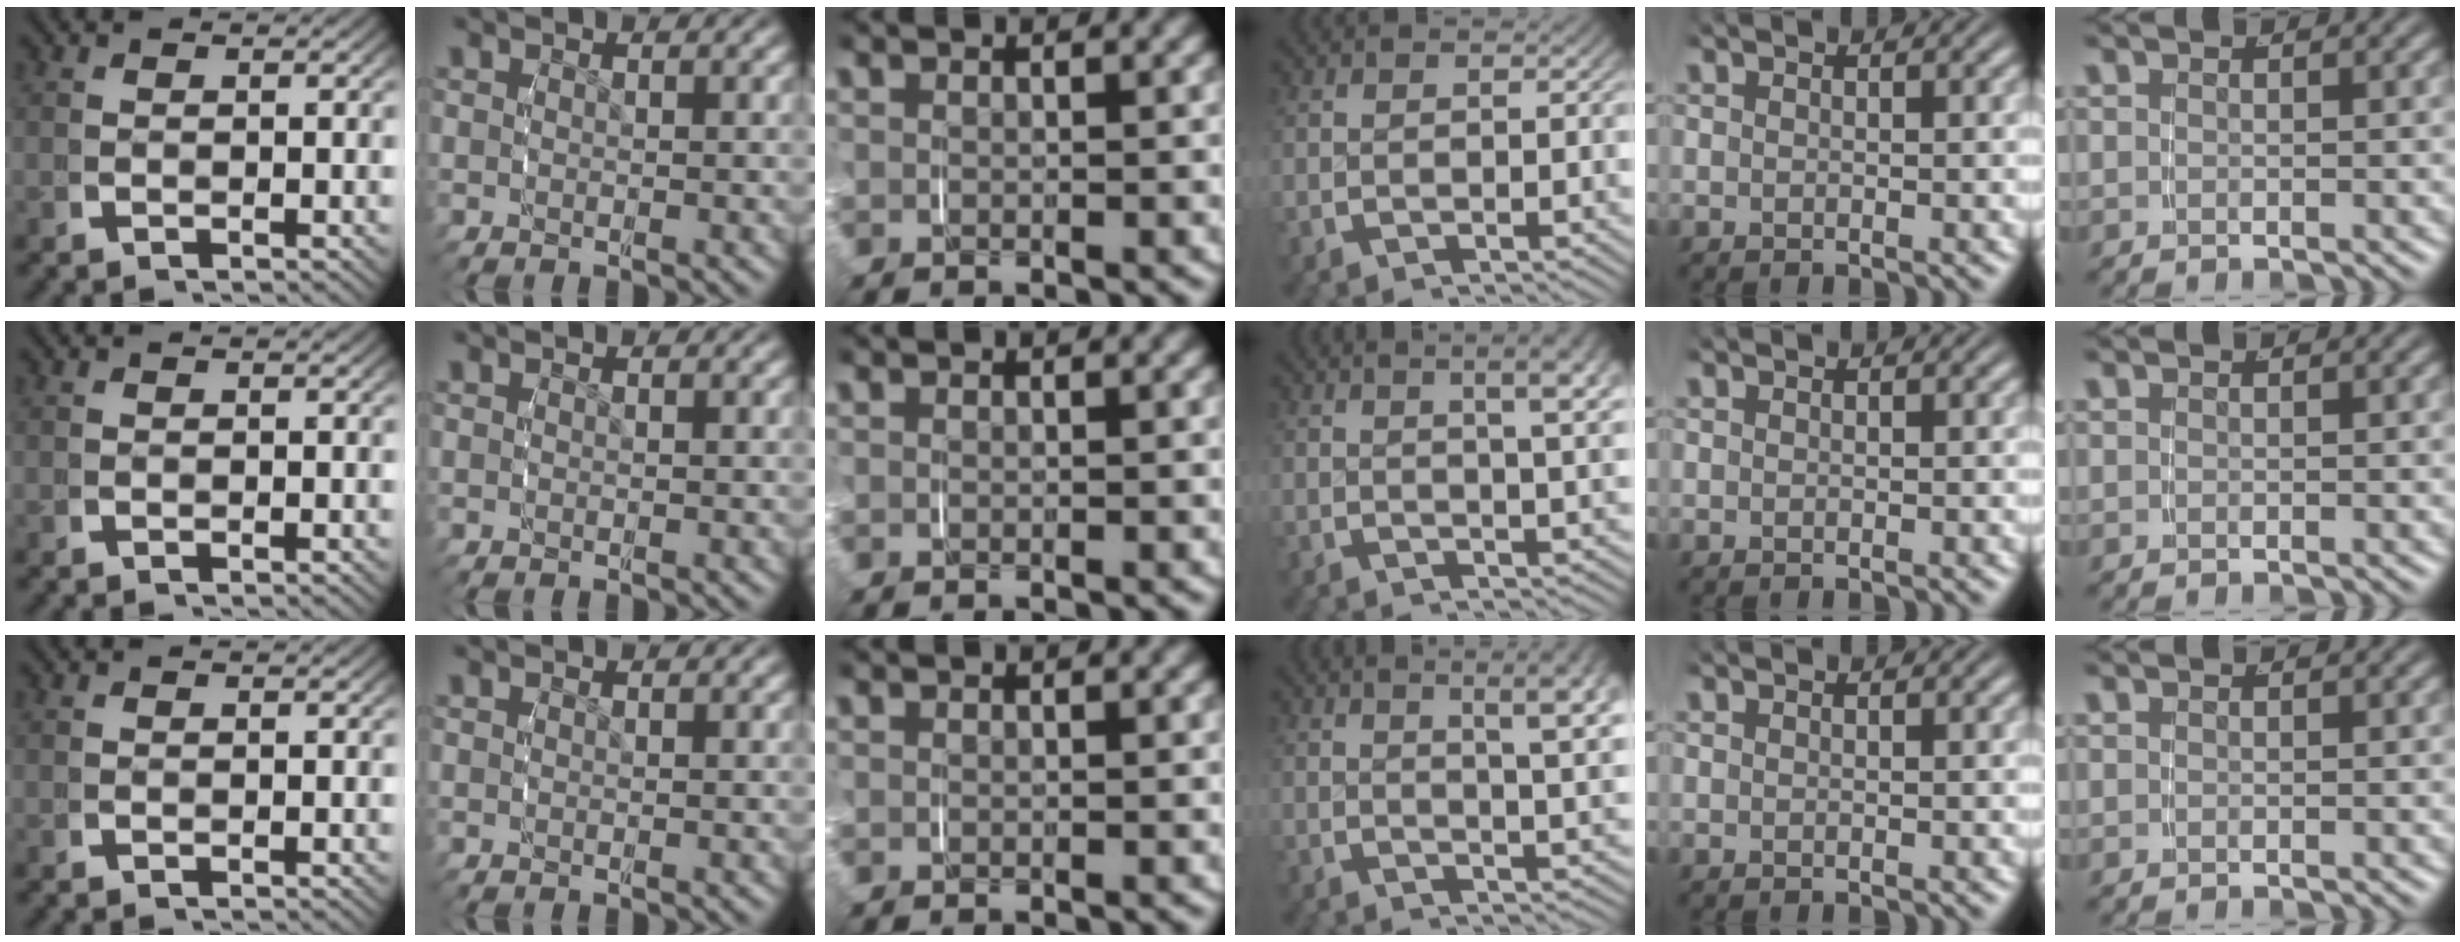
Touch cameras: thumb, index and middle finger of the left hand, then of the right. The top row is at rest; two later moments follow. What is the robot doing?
{"motion": "grasp_and_lifting", "object": "measuring cup"}